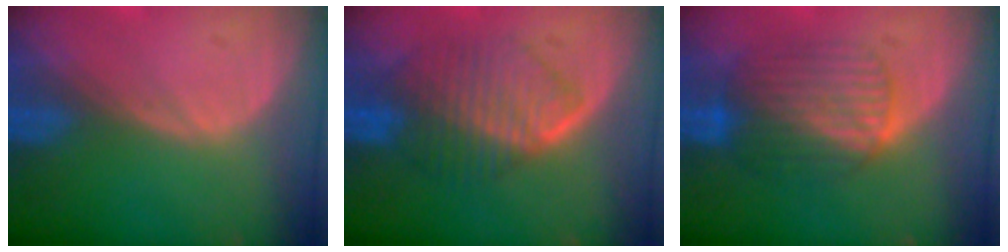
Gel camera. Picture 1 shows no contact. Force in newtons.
{"total": 7.5, "press": 7.5, "slide": 0.4}
{"total": 7.1, "press": 7.1, "slide": 0.2}